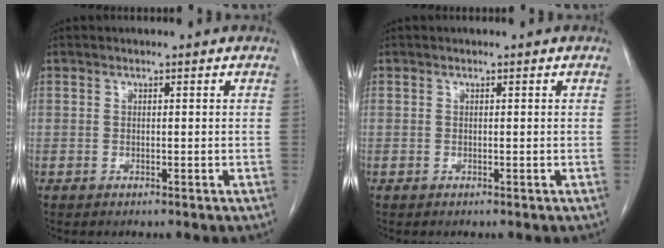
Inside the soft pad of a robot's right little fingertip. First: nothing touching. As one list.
[{"total": 0.0}]